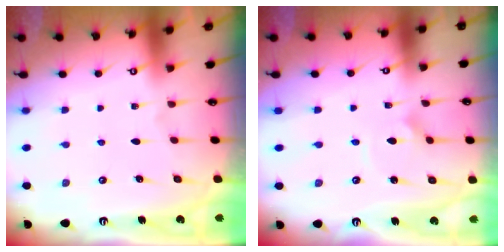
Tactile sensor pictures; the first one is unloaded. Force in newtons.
{"total": 2.3, "press": 2.3, "slide": 0.3}